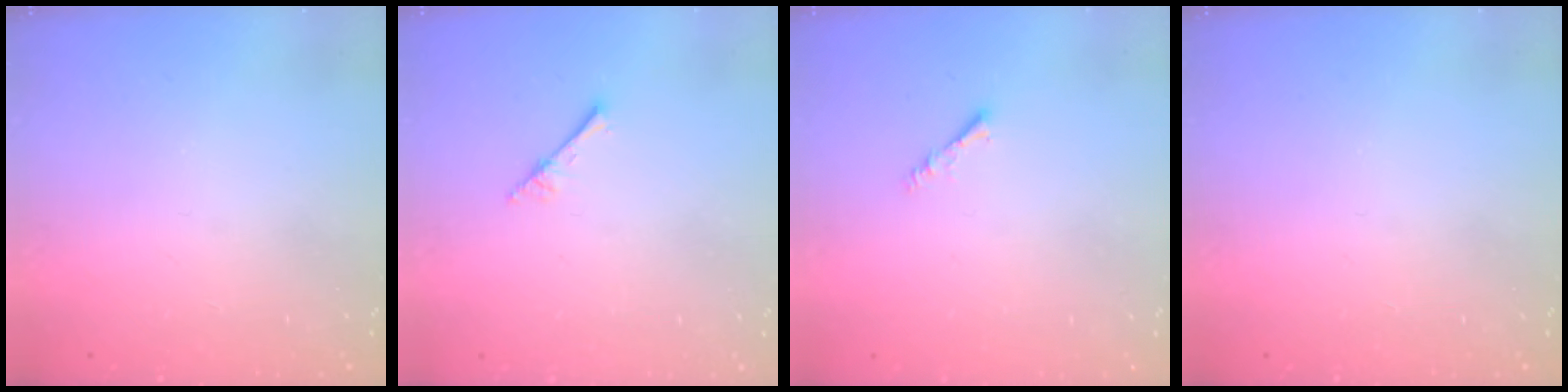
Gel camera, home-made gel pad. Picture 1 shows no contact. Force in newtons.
{"total": 2.3, "press": 2.2, "slide": 0.2}
{"total": 1.5, "press": 1.5, "slide": 0.4}
{"total": 0.0}